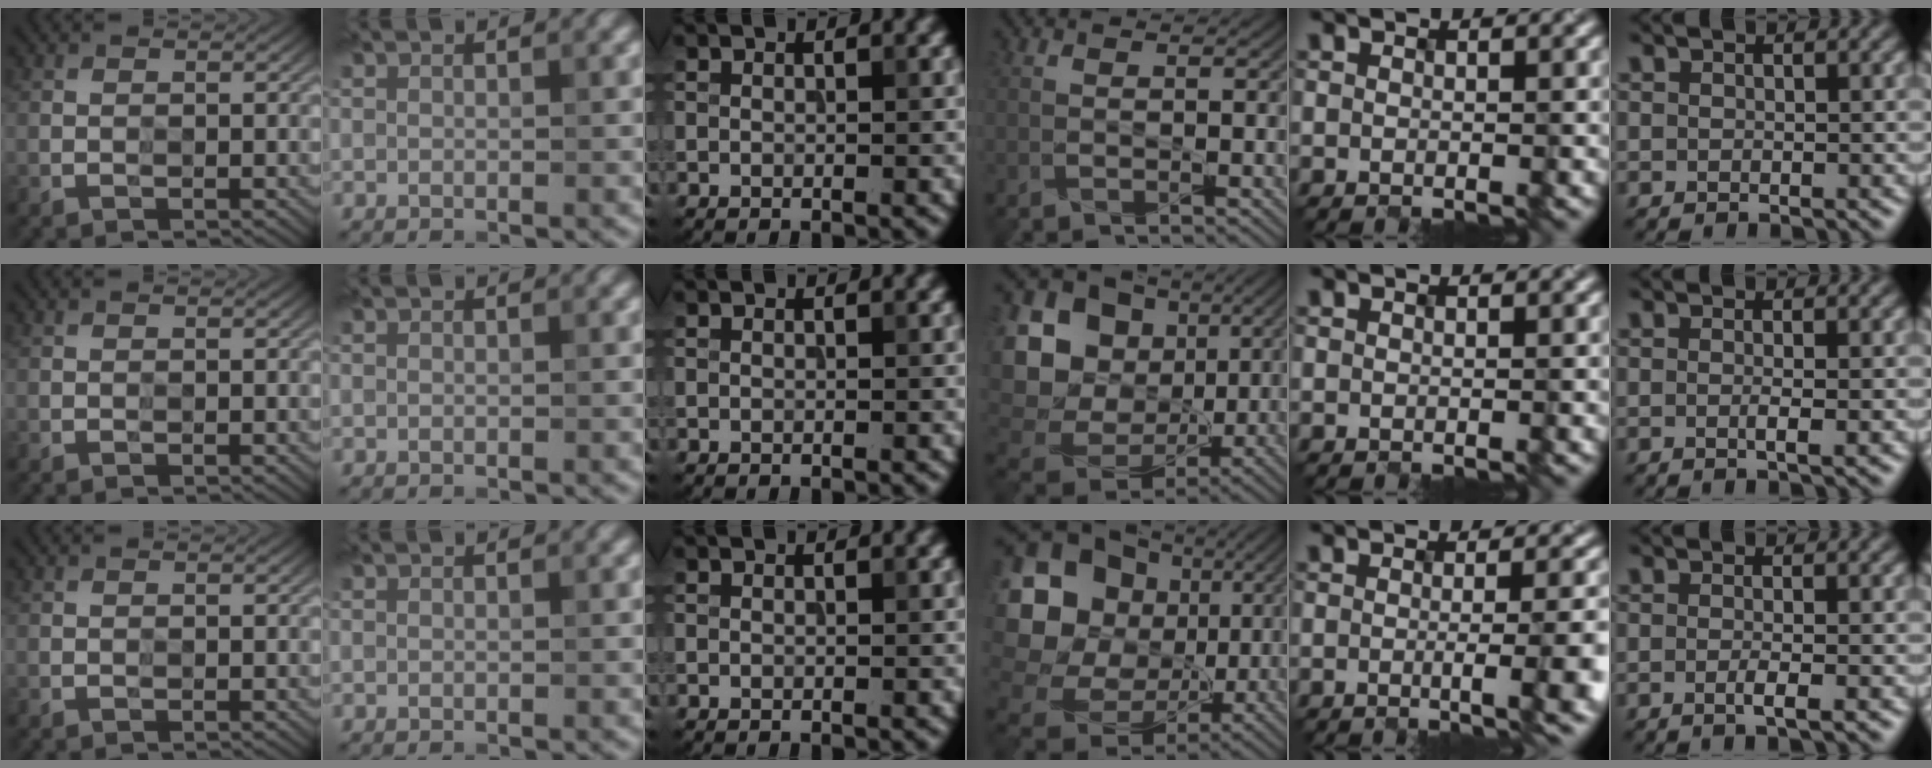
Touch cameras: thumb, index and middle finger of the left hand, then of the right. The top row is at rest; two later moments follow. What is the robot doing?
{"motion": "insert", "object": "file holder"}